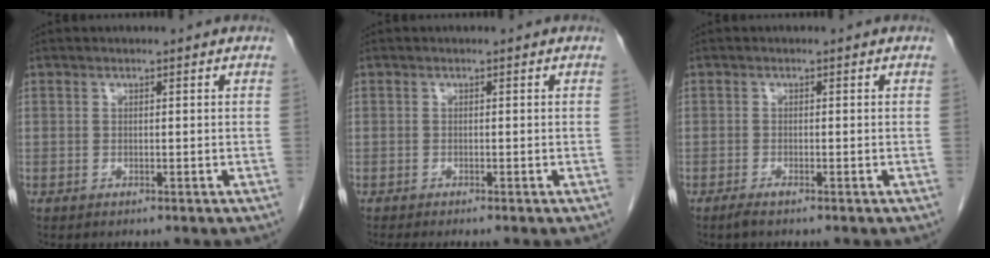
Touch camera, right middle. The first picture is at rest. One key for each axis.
{"total": 1.9, "fx": -1.6, "fy": -0.2, "fz": 1.0, "tx": -0.013, "ty": -0.002, "tz": -0.024}
{"total": 1.3, "fx": -1.0, "fy": 0.0, "fz": 0.8, "tx": -0.023, "ty": -0.004, "tz": -0.020}